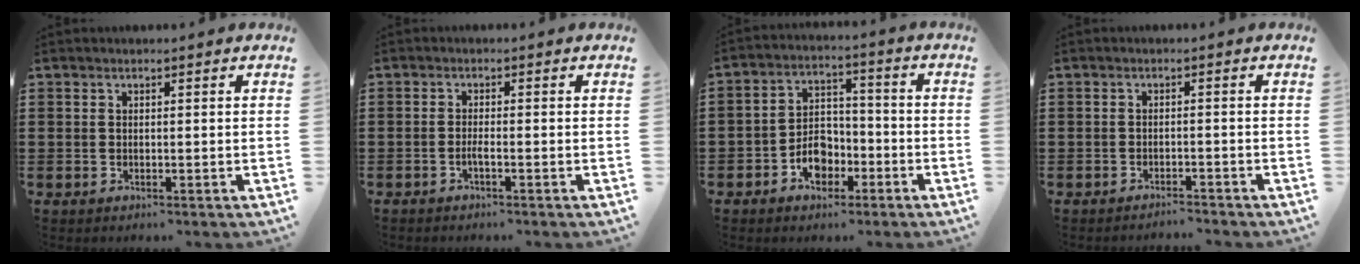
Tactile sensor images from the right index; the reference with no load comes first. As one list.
[{"total": 1.3, "force": [-0.9, 0.0, 1.0], "torque": [-0.017, -0.004, -0.015]}, {"total": 6.2, "force": [-3.0, 4.5, 3.1], "torque": [-0.046, 0.015, -0.055]}, {"total": 1.6, "force": [-1.6, -0.1, 0.1], "torque": [-0.007, 0.003, -0.034]}]